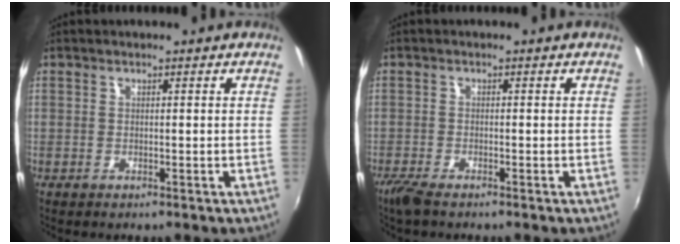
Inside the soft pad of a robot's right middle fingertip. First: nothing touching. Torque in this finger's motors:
{"motor_torque": [1.09, -1.05, 0.54, 0.21]}